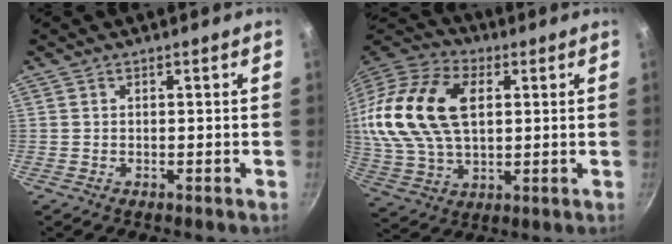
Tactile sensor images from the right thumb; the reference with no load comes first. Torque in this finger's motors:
{"motor_torque": [-0.37, 1.52, 1.14, -0.79, 0.46]}